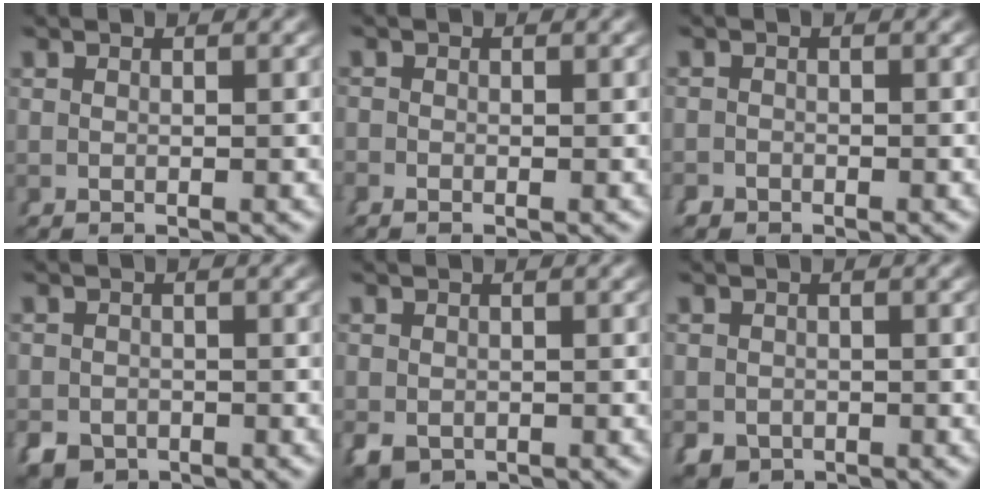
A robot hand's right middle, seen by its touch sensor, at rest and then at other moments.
{"total": 0.7, "force": [-0.7, 0.1, -0.2], "torque": [0.008, -0.006, -0.013]}
{"total": 1.5, "force": [-1.3, 0.5, -0.4], "torque": [0.014, -0.014, -0.018]}
{"total": 3.5, "force": [-2.6, 2.2, 0.6], "torque": [-0.002, -0.026, -0.035]}
{"total": 3.1, "force": [-1.7, 2.3, 1.2], "torque": [-0.029, -0.033, -0.011]}
{"total": 3.5, "force": [-2.1, 2.6, 0.8], "torque": [-0.016, -0.032, -0.020]}